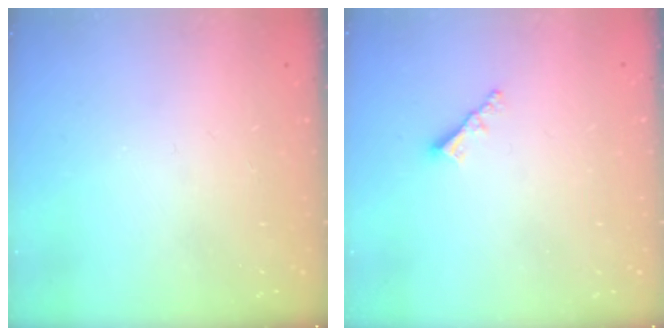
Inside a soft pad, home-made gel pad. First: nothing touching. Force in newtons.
{"total": 2.3, "press": 2.3, "slide": 0.1}